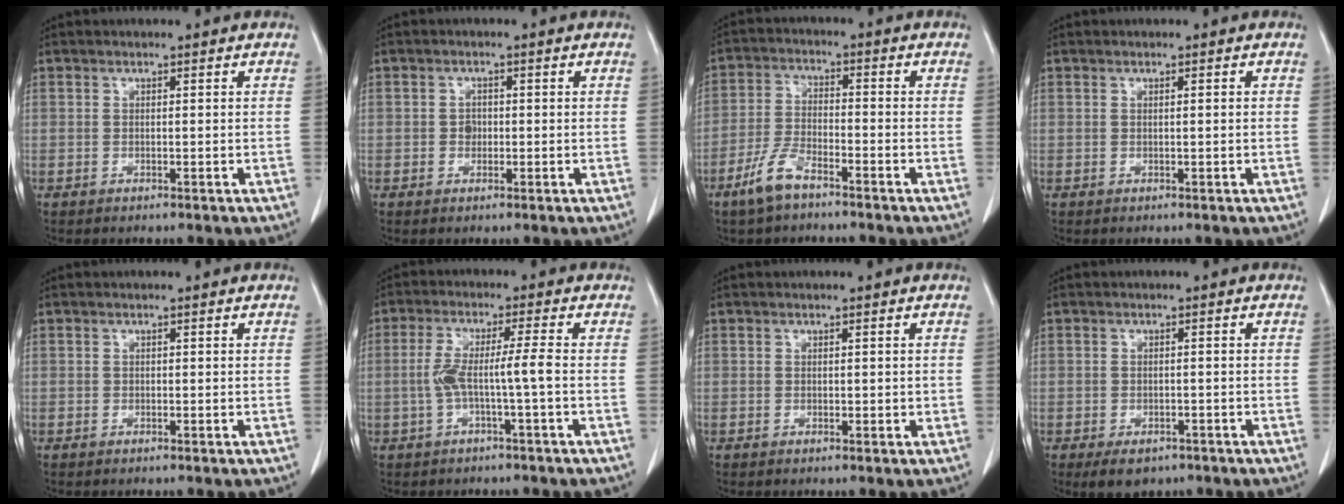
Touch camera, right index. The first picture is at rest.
{"total": 1.5, "force": [-0.1, 1.3, 0.8], "torque": [-0.011, 0.004, -0.001]}
{"total": 6.2, "force": [-4.4, 1.8, 3.9], "torque": [-0.091, -0.005, -0.089]}
{"total": 0.5, "force": [0.1, -0.1, 0.5], "torque": [-0.009, 0.000, 0.003]}
{"total": 0.0}
{"total": 5.5, "force": [-1.1, -0.3, 5.4], "torque": [-0.109, 0.015, -0.018]}
{"total": 0.9, "force": [0.1, 0.6, 0.7], "torque": [-0.007, -0.001, 0.002]}
{"total": 4.5, "force": [-3.0, 2.5, 2.0], "torque": [-0.027, -0.003, -0.037]}